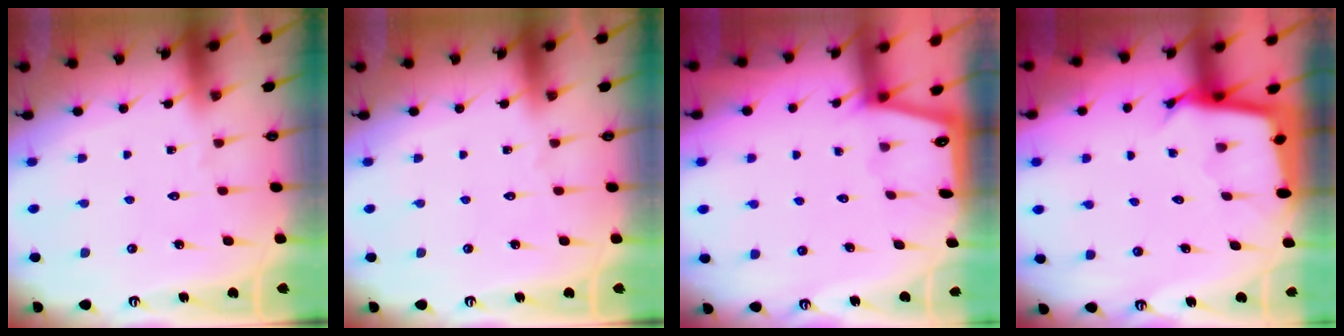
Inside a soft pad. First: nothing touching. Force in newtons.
{"total": 0.0}
{"total": 0.7, "press": 0.6, "slide": 0.2}
{"total": 2.7, "press": 2.7, "slide": 0.1}